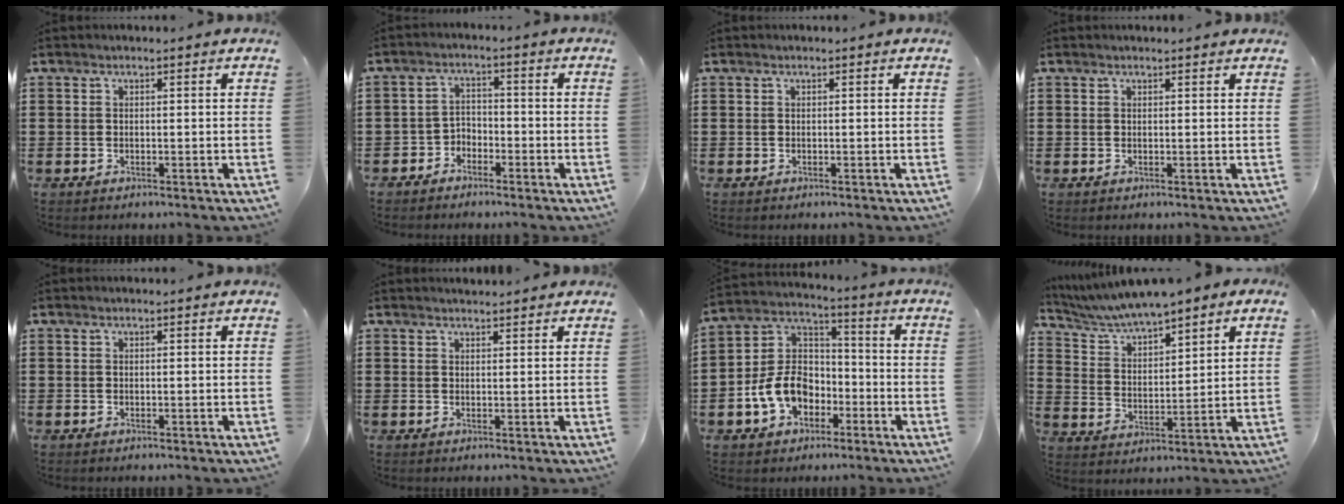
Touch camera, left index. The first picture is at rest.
{"total": 3.2, "force": [-2.9, 1.4, 0.0], "torque": [-0.010, 0.005, -0.063]}
{"total": 0.0}
{"total": 0.5, "force": [0.5, 0.0, 0.2], "torque": [-0.005, -0.001, 0.010]}
{"total": 0.0}
{"total": 1.4, "force": [1.4, 0.1, 0.1], "torque": [-0.006, 0.002, 0.027]}
{"total": 9.3, "force": [-3.6, 7.0, 5.0], "torque": [-0.143, 0.009, -0.077]}
{"total": 5.1, "force": [4.7, 0.5, 1.7], "torque": [-0.055, -0.022, 0.082]}